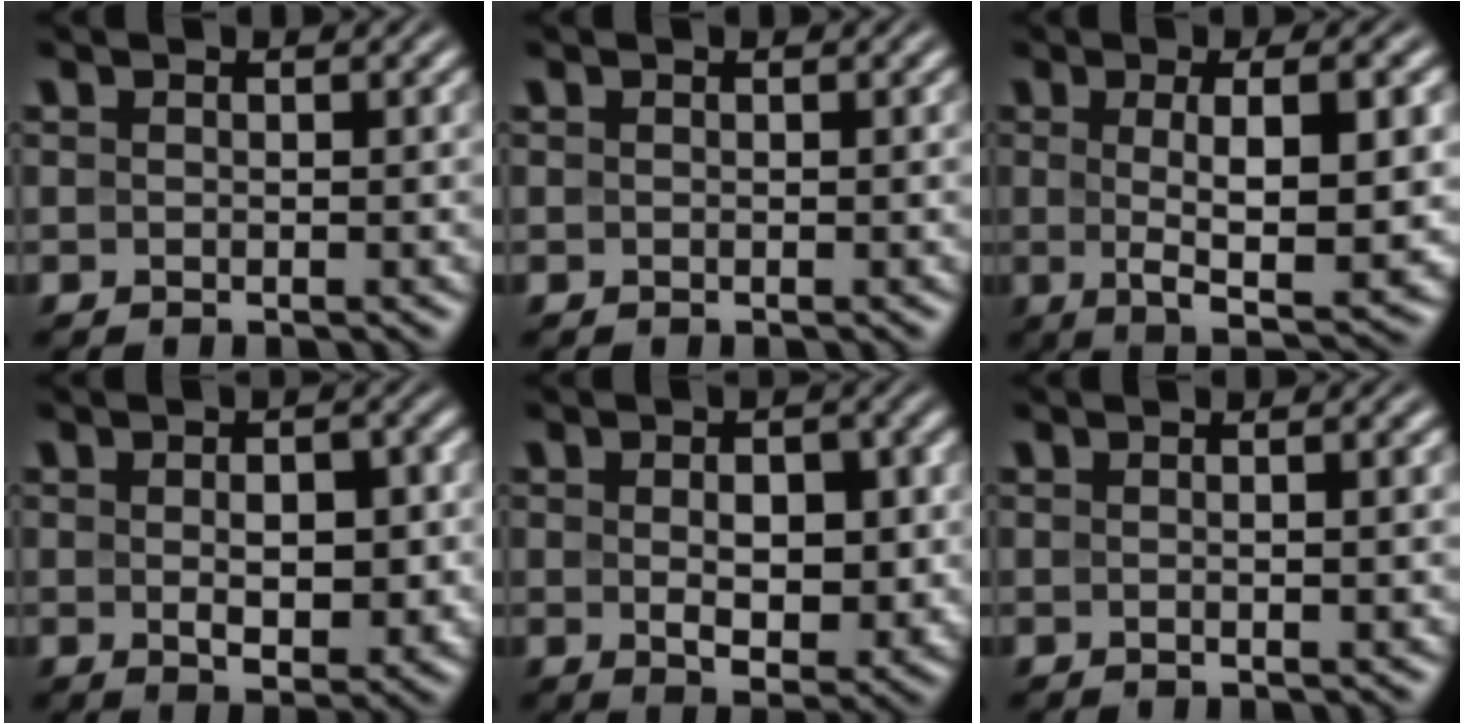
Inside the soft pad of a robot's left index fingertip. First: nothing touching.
{"total": 0.0}
{"total": 9.2, "force": [0.1, 2.5, 8.8], "torque": [-0.130, -0.002, 0.002]}
{"total": 5.2, "force": [-0.2, 2.7, 4.5], "torque": [-0.064, -0.006, 0.002]}
{"total": 5.8, "force": [0.1, 3.3, 4.8], "torque": [-0.067, -0.007, 0.006]}
{"total": 2.9, "force": [0.2, 1.0, 2.7], "torque": [-0.024, 0.005, -0.008]}